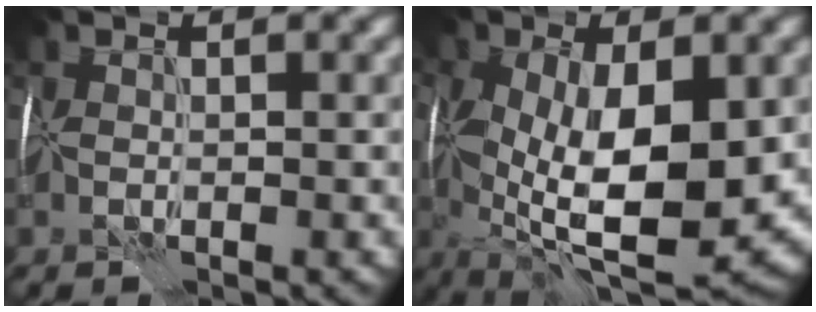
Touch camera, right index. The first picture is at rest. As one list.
[{"total": 13.6, "force": [-2.3, 6.8, 11.6], "torque": [-0.212, -0.035, -0.030]}]